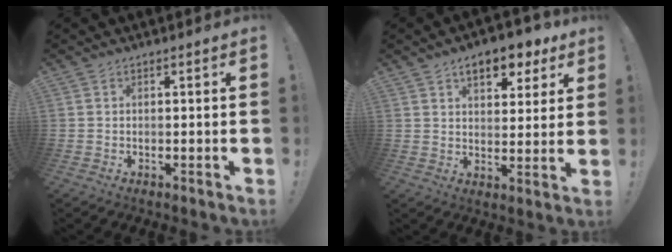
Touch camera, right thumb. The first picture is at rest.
{"total": 9.9, "force": [5.7, 4.9, 6.5], "torque": [-0.091, -0.026, 0.099]}